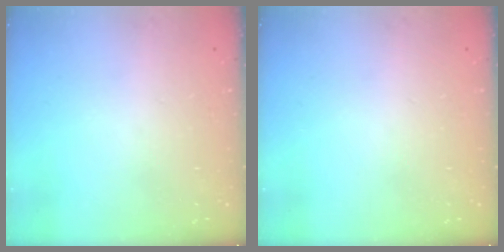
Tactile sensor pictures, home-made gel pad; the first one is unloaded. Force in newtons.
{"total": 0.0}